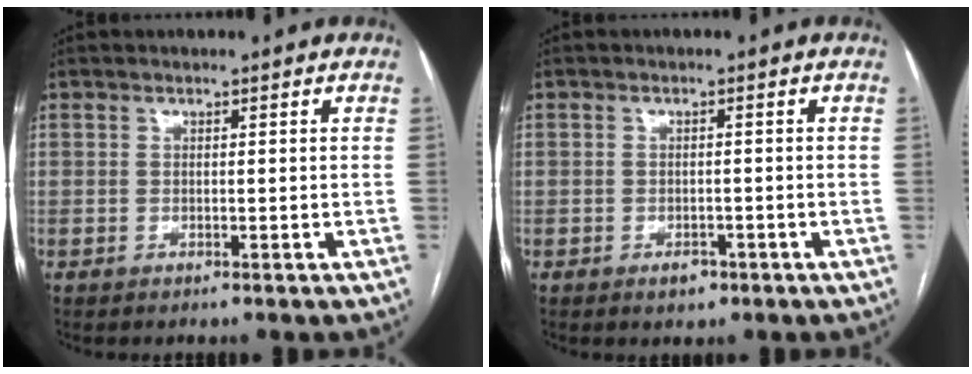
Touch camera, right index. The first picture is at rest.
{"total": 2.2, "force": [-1.2, 1.5, 1.0], "torque": [-0.011, 0.004, -0.012]}